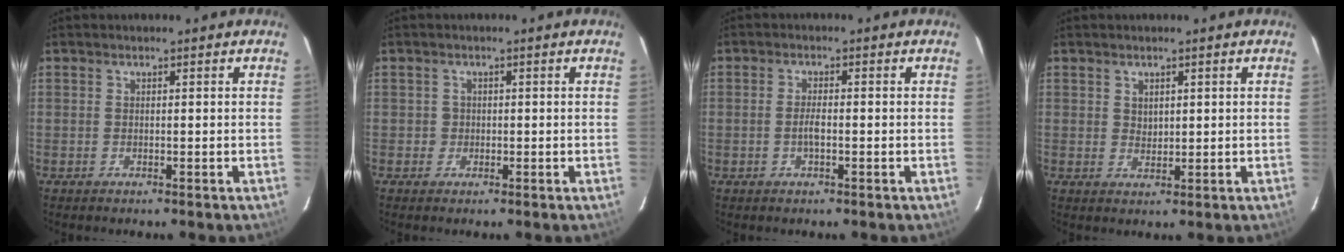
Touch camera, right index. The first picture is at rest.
{"total": 1.4, "force": [-0.2, 1.4, 0.0], "torque": [0.003, 0.003, -0.002]}
{"total": 2.5, "force": [-0.6, 0.8, 2.3], "torque": [-0.044, 0.001, -0.011]}
{"total": 1.9, "force": [1.1, 1.4, 0.8], "torque": [-0.008, 0.002, 0.021]}